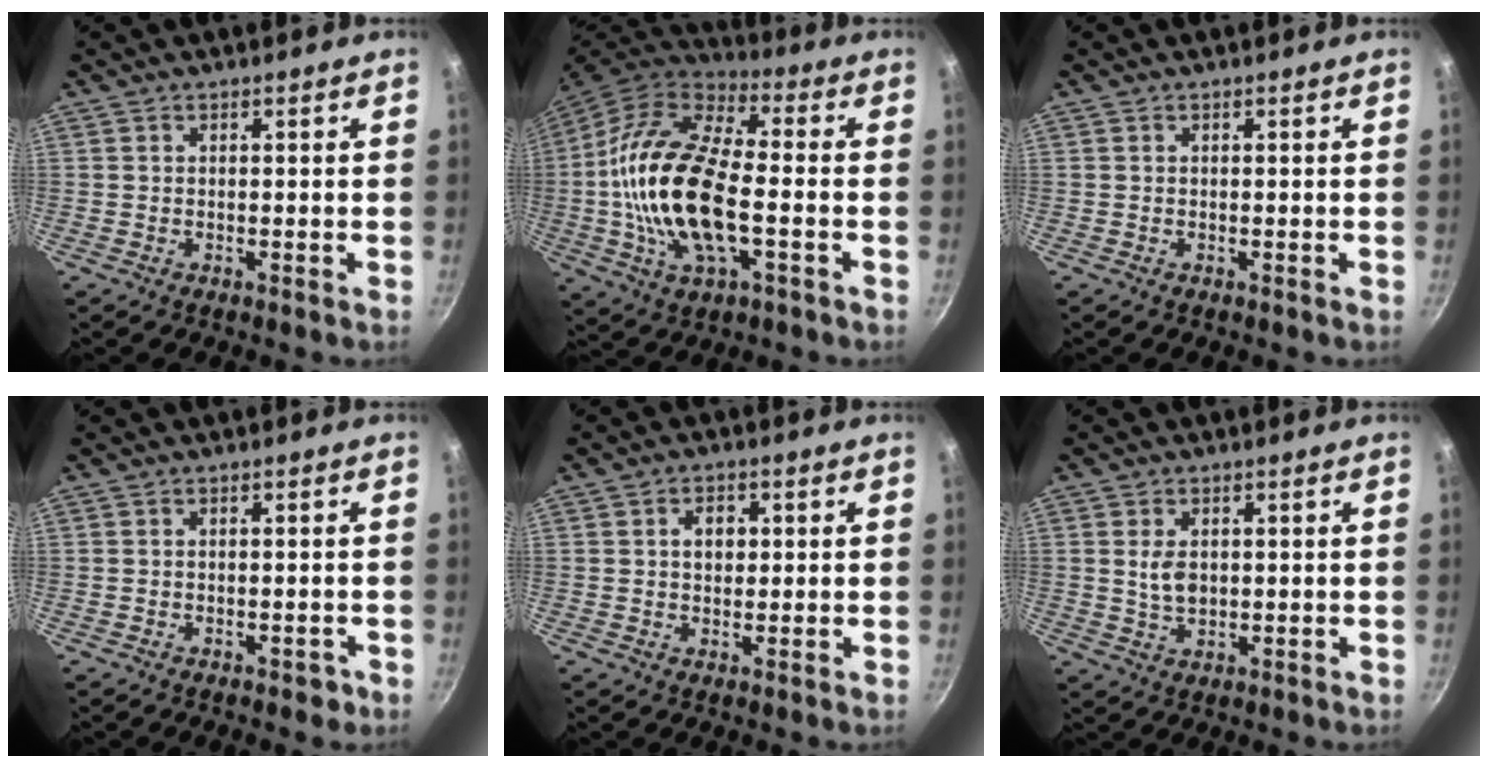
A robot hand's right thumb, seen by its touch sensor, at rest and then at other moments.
{"total": 21.9, "force": [-2.5, 10.2, 19.2], "torque": [-0.368, 0.026, -0.059]}
{"total": 0.0}
{"total": 1.9, "force": [-1.0, 1.1, 1.2], "torque": [-0.008, 0.014, -0.004]}
{"total": 3.8, "force": [0.6, 2.9, 2.4], "torque": [-0.019, 0.005, 0.009]}
{"total": 4.3, "force": [0.6, 2.8, 3.2], "torque": [-0.051, -0.006, 0.015]}